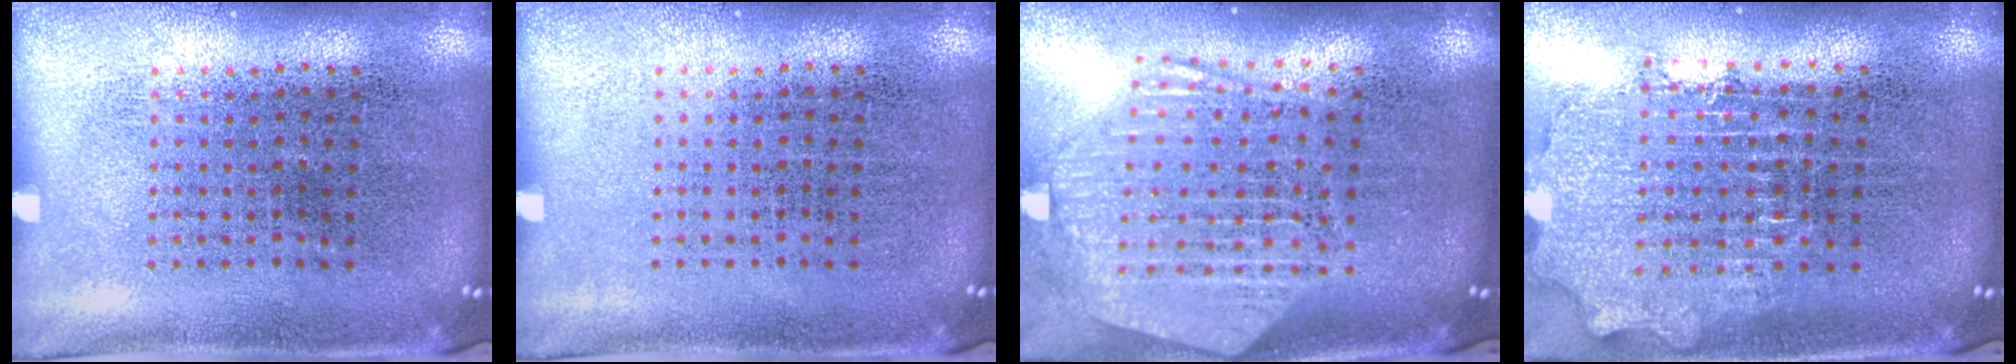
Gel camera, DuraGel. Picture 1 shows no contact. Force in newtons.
{"total": 0.0}
{"total": 2.7, "press": 2.2, "slide": 1.5}
{"total": 2.0, "press": 1.6, "slide": 1.2}